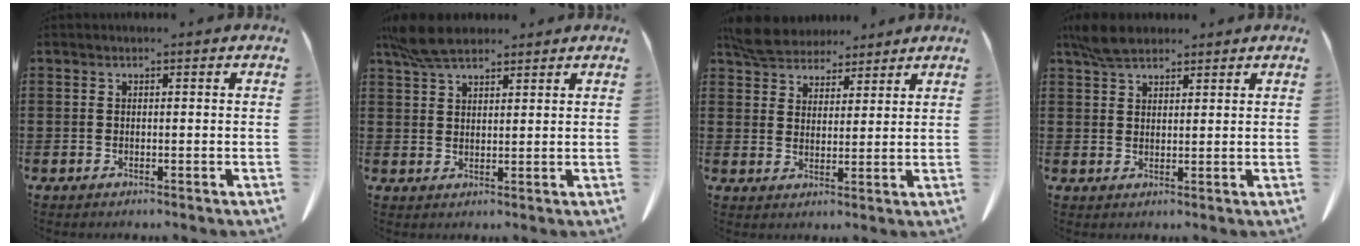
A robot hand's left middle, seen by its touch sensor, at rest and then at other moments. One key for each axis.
{"total": 6.4, "fx": 5.2, "fy": 2.0, "fz": 3.1, "tx": -0.076, "ty": -0.005, "tz": 0.099}
{"total": 5.7, "fx": 5.3, "fy": 2.0, "fz": 0.9, "tx": -0.039, "ty": -0.011, "tz": 0.101}
{"total": 4.8, "fx": 3.9, "fy": 1.8, "fz": 2.3, "tx": -0.054, "ty": 0.000, "tz": 0.075}